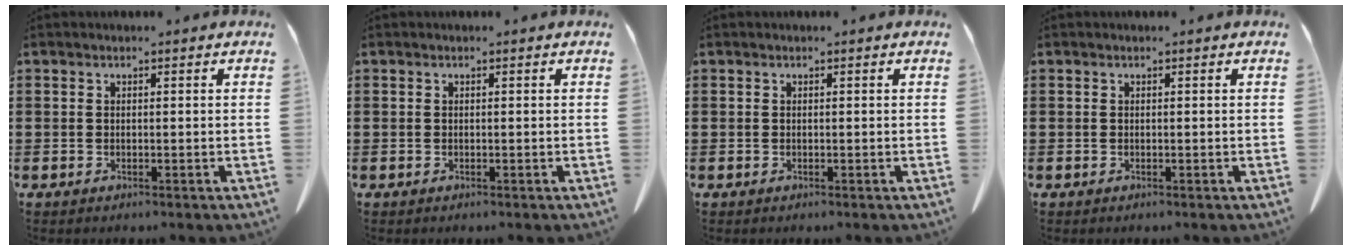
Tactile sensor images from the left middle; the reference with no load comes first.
{"total": 0.0}
{"total": 0.0}
{"total": 0.0}